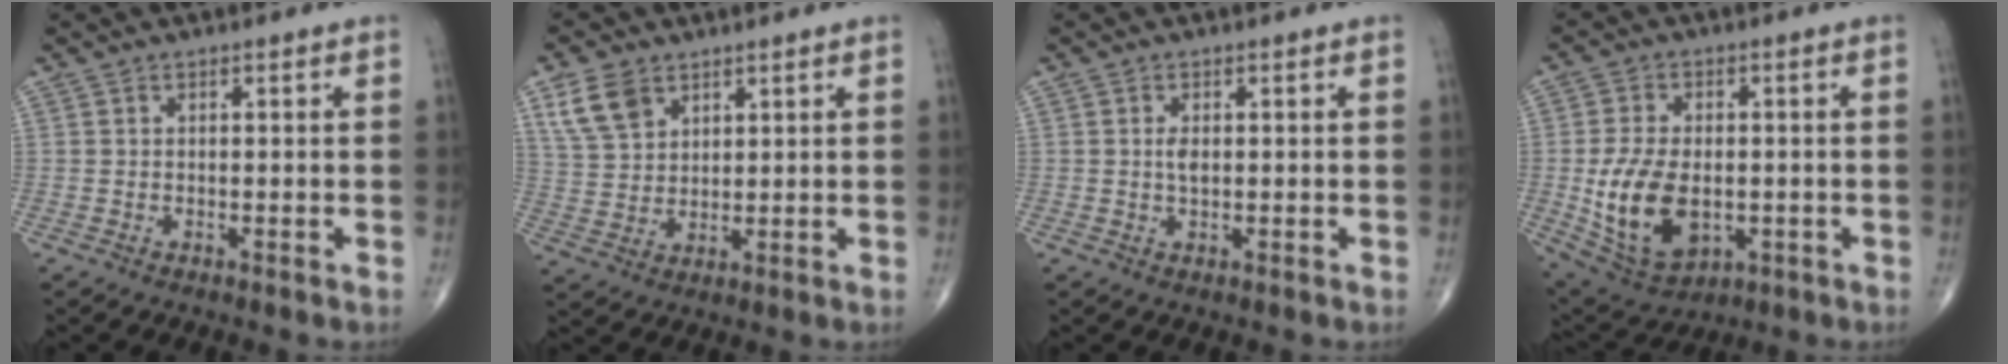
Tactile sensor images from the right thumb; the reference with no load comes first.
{"total": 7.6, "force": [4.3, 5.0, 3.9], "torque": [-0.063, -0.013, 0.090]}
{"total": 1.9, "force": [0.2, 1.0, 1.6], "torque": [-0.030, -0.002, 0.003]}
{"total": 14.4, "force": [-2.1, 8.8, 11.2], "torque": [-0.200, -0.005, -0.018]}